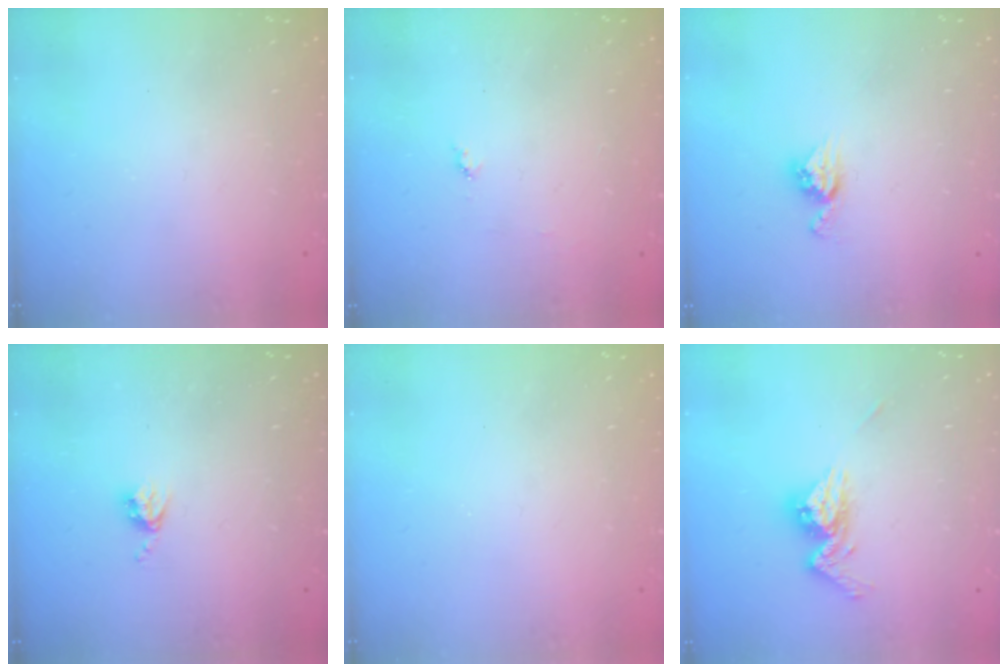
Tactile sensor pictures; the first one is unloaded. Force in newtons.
{"total": 3.9, "press": 3.9, "slide": 0.4}
{"total": 7.1, "press": 7.1, "slide": 0.3}
{"total": 3.8, "press": 3.7, "slide": 0.5}
{"total": 0.0}
{"total": 10.6, "press": 10.6, "slide": 1.0}